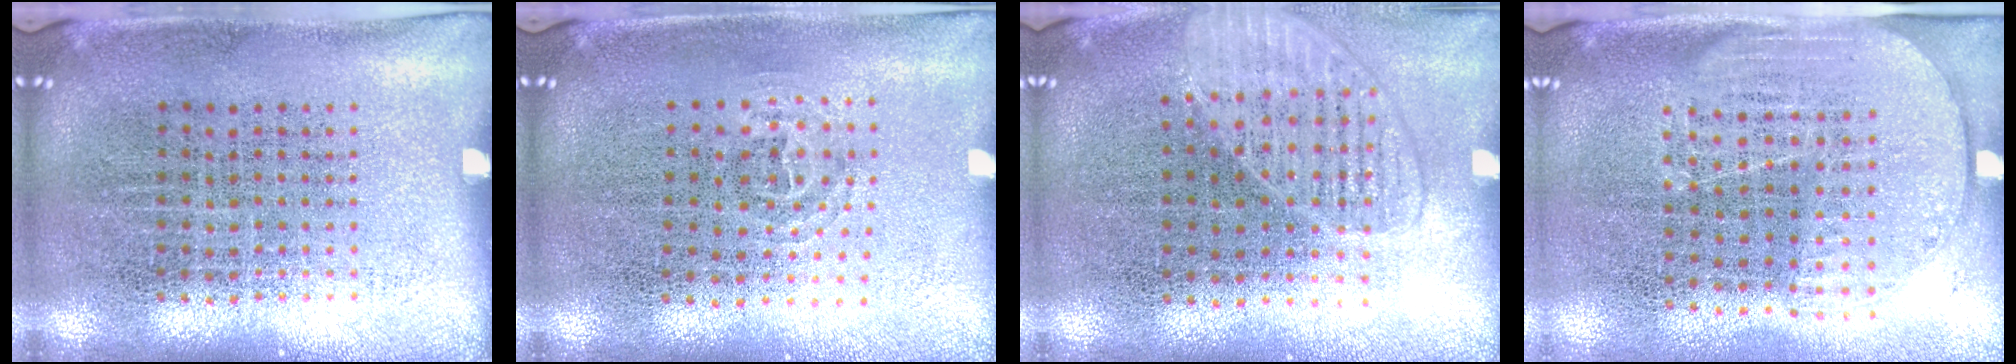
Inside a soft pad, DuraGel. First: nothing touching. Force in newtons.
{"total": 0.9, "press": 0.6, "slide": 0.7}
{"total": 1.5, "press": 1.4, "slide": 0.4}
{"total": 1.6, "press": 1.4, "slide": 0.8}